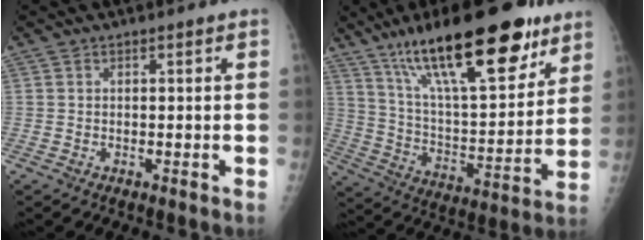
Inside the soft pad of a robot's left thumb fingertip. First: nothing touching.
{"total": 27.3, "force": [16.9, 8.6, 19.5], "torque": [-0.286, -0.048, 0.282]}